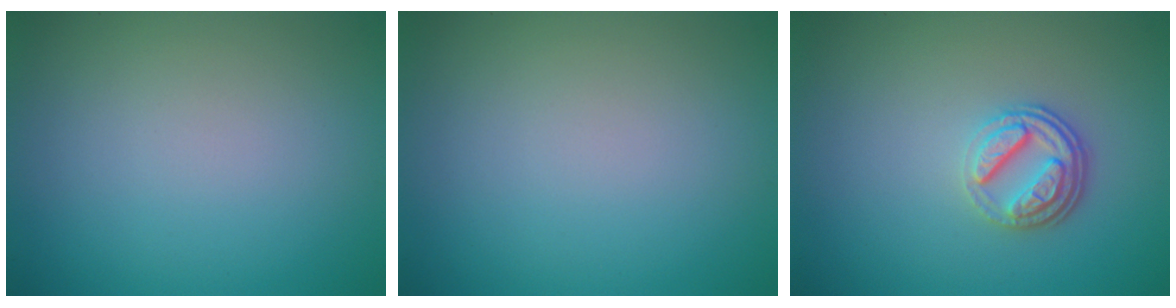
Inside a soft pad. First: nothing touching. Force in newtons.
{"total": 0.0}
{"total": 3.0, "press": 2.3, "slide": 1.9}